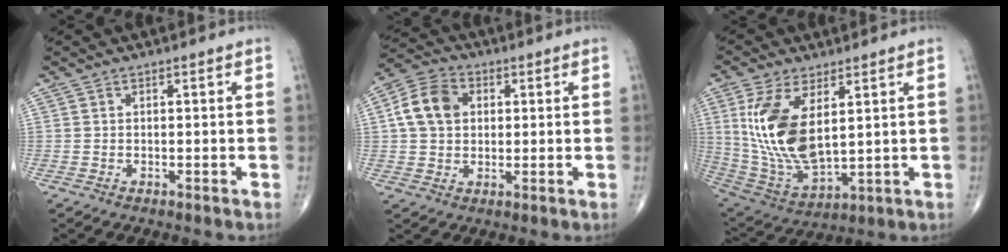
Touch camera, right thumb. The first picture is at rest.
{"total": 9.3, "force": [1.7, 7.0, 5.8], "torque": [-0.097, 0.013, 0.024]}
{"total": 16.4, "force": [3.9, 7.9, 13.8], "torque": [-0.274, -0.022, 0.095]}